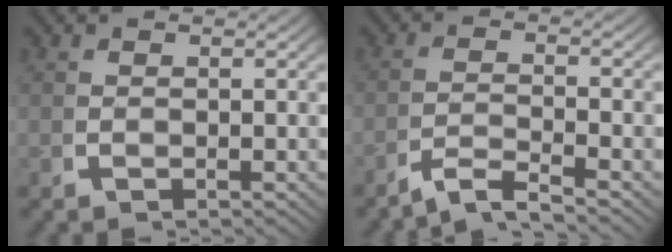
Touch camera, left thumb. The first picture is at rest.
{"total": 4.1, "force": [-3.0, 1.9, 2.1], "torque": [-0.036, -0.008, -0.054]}